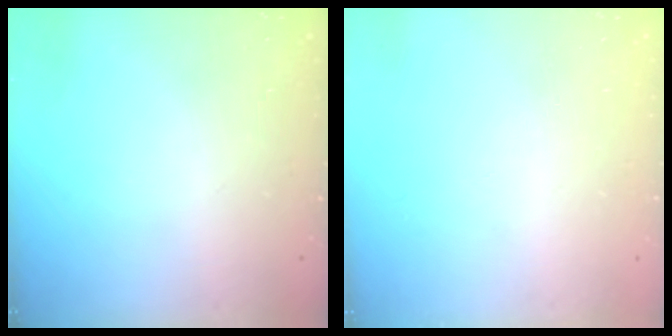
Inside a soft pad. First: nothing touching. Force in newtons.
{"total": 0.0}